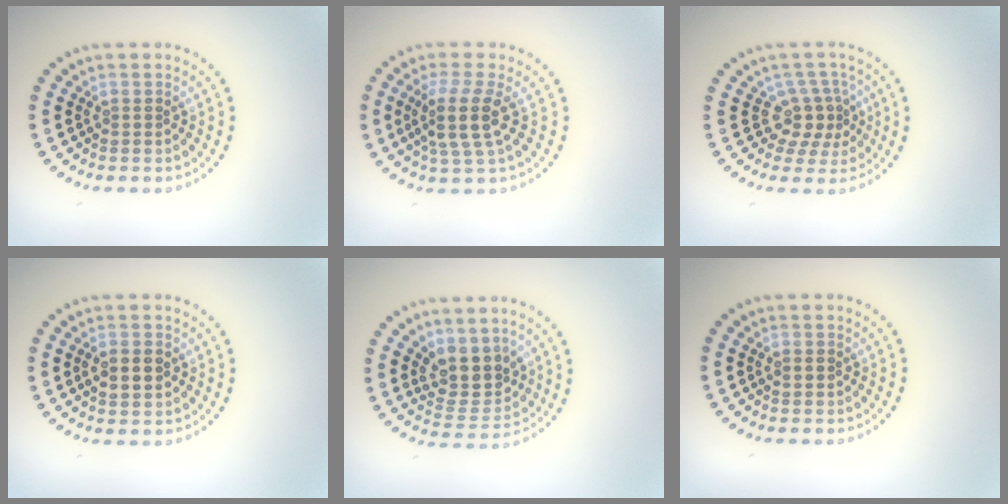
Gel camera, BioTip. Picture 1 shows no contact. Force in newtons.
{"total": 3.9, "press": 3.1, "slide": 2.3}
{"total": 3.0, "press": 2.2, "slide": 2.1}
{"total": 2.5, "press": 2.5, "slide": 0.2}
{"total": 3.8, "press": 3.4, "slide": 1.8}
{"total": 1.1, "press": 1.1, "slide": 0.1}